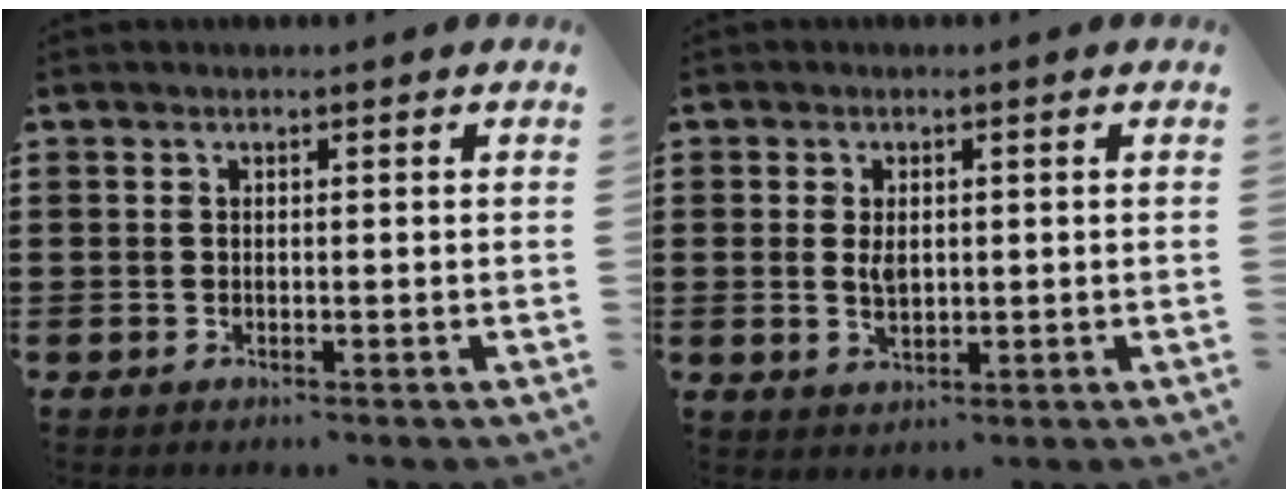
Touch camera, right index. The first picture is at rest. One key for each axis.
{"total": 3.1, "fx": 0.3, "fy": 1.7, "fz": 2.5, "tx": -0.052, "ty": 0.002, "tz": 0.005}